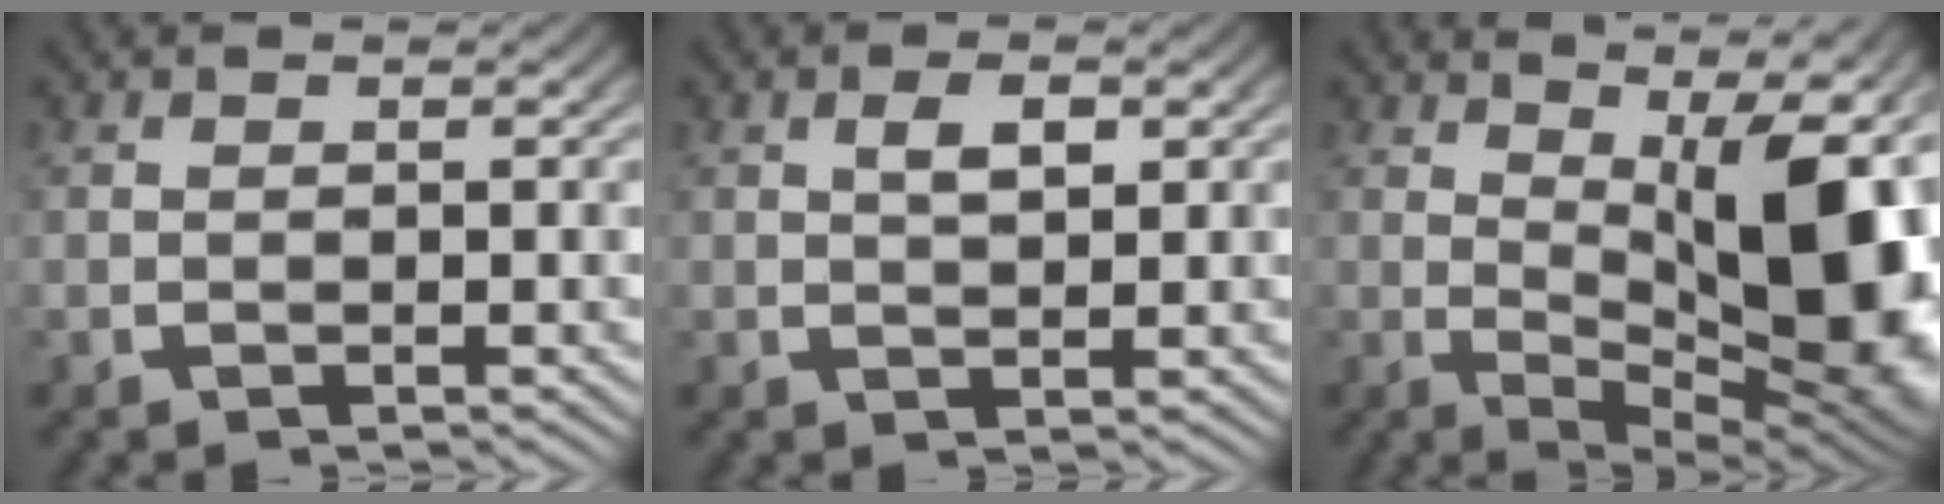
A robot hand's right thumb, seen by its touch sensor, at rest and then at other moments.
{"total": 1.4, "force": [0.2, 0.5, 1.3], "torque": [-0.021, 0.003, 0.007]}
{"total": 15.1, "force": [-0.7, 7.2, 13.2], "torque": [-0.198, -0.042, 0.018]}